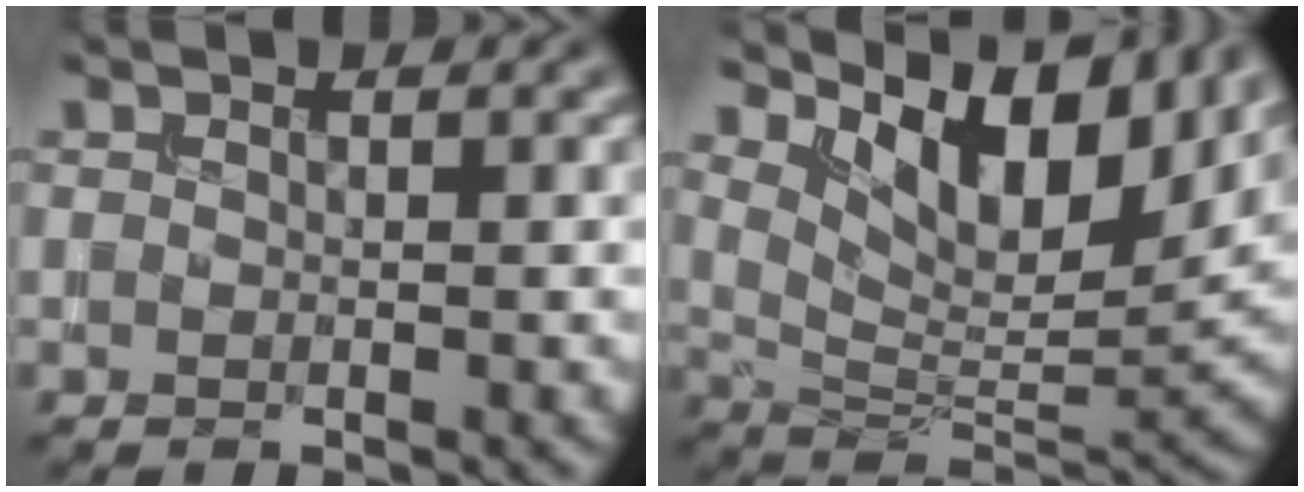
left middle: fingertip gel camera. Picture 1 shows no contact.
{"total": 11.7, "force": [6.9, 4.9, 8.2], "torque": [-0.133, 0.005, 0.124]}